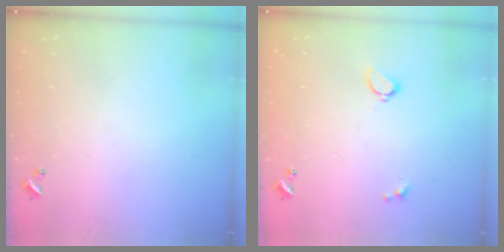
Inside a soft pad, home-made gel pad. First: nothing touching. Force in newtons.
{"total": 1.7, "press": 1.6, "slide": 0.5}